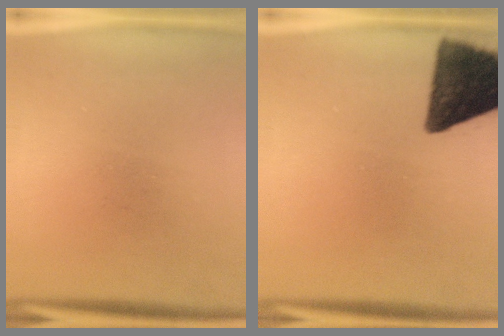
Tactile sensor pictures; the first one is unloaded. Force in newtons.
{"total": 13.6}